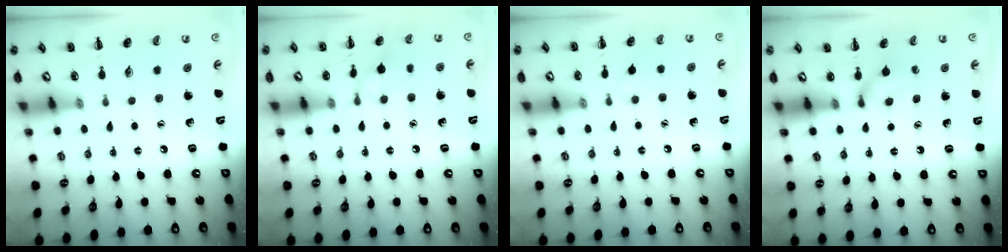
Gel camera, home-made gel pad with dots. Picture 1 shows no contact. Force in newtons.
{"total": 6.6, "press": 6.2, "slide": 2.2}
{"total": 2.3, "press": 2.1, "slide": 0.9}
{"total": 5.2, "press": 4.9, "slide": 1.5}